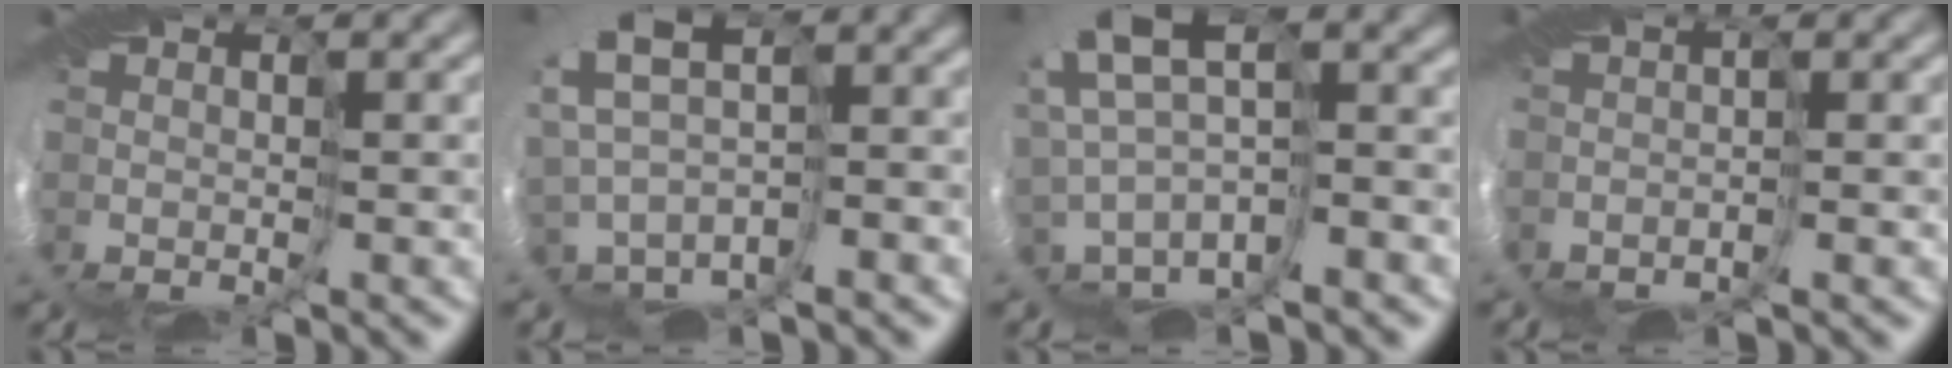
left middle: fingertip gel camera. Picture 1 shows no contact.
{"total": 3.8, "force": [1.5, 1.5, 3.1], "torque": [-0.063, 0.028, 0.037]}
{"total": 4.9, "force": [1.7, 1.5, 4.3], "torque": [-0.099, 0.025, 0.035]}
{"total": 0.7, "force": [-0.4, 0.3, 0.6], "torque": [-0.013, 0.011, -0.010]}